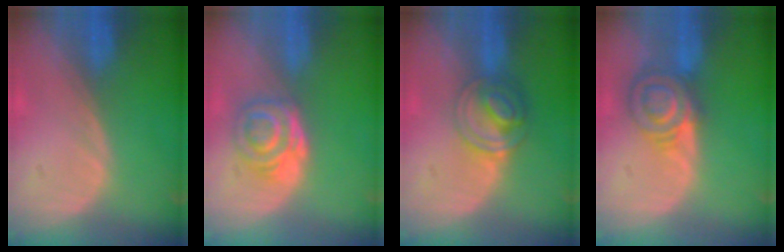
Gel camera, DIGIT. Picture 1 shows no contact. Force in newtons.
{"total": 6.3, "press": 5.2, "slide": 3.5}
{"total": 6.2, "press": 5.3, "slide": 3.1}
{"total": 6.8, "press": 6.5, "slide": 2.2}